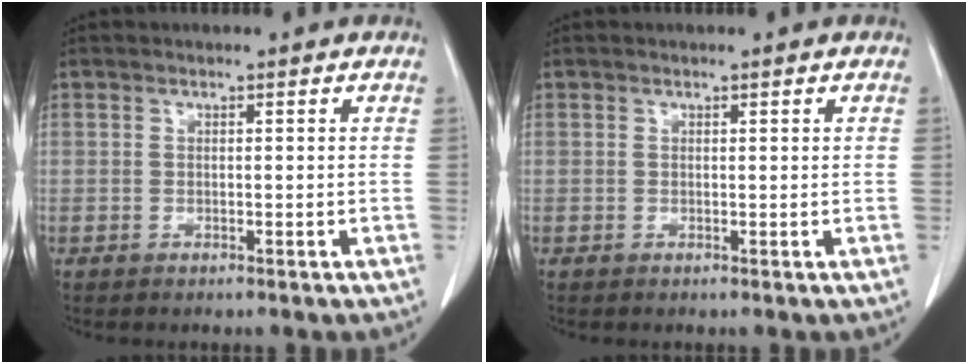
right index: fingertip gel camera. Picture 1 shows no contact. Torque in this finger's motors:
{"motor_torque": [-0.11, -0.02, -0.01, -0.01]}